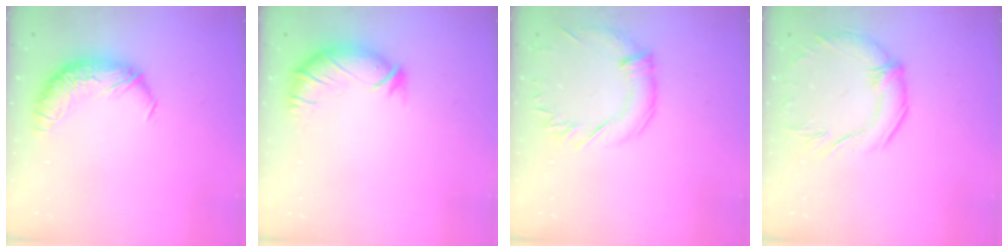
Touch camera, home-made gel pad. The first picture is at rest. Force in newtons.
{"total": 3.2, "press": 2.6, "slide": 2.0}
{"total": 1.3, "press": 0.2, "slide": 1.2}
{"total": 2.9, "press": 2.5, "slide": 1.5}